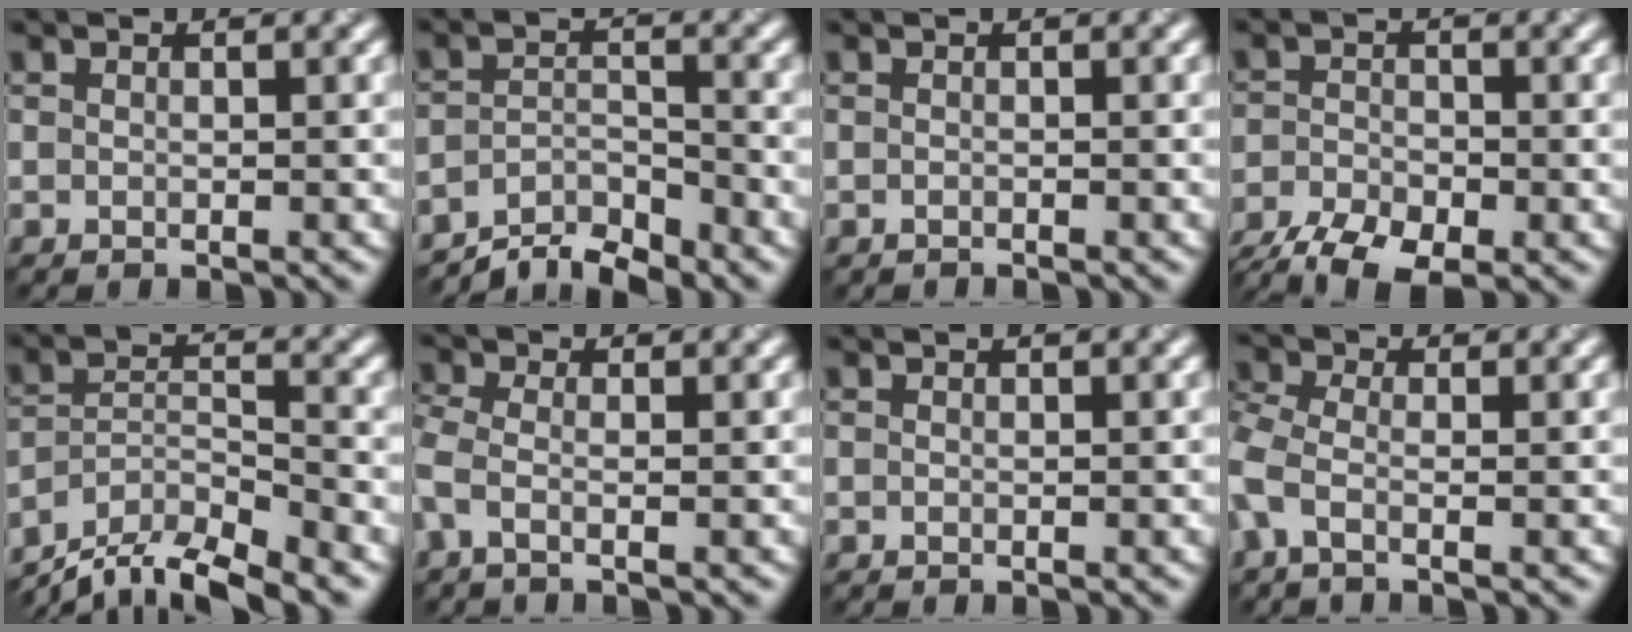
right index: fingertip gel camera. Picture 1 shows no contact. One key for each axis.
{"total": 4.4, "fx": -4.0, "fy": 1.0, "fz": 1.3, "tx": -0.018, "ty": 0.001, "tz": -0.077}
{"total": 0.5, "fx": -0.5, "fy": 0.1, "fz": 0.0, "tx": 0.002, "ty": 0.000, "tz": -0.010}
{"total": 6.2, "fx": -4.3, "fy": 2.9, "fz": 3.3, "tx": -0.059, "ty": -0.019, "tz": -0.077}
{"total": 8.0, "fx": -7.0, "fy": 1.8, "fz": 3.5, "tx": -0.064, "ty": -0.006, "tz": -0.125}
{"total": 2.2, "fx": -0.5, "fy": 1.1, "fz": 1.9, "tx": -0.051, "ty": -0.005, "tz": -0.025}
{"total": 0.0}
{"total": 3.0, "fx": -0.7, "fy": 1.6, "fz": 2.4, "tx": -0.064, "ty": 0.000, "tz": -0.031}